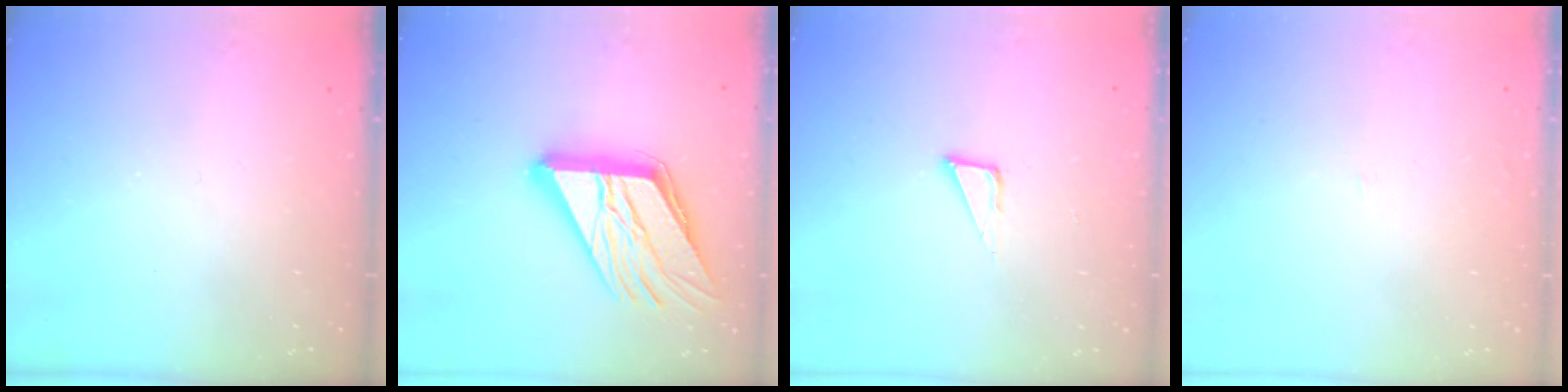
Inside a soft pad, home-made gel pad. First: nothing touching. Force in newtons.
{"total": 21.5, "press": 21.3, "slide": 2.9}
{"total": 4.8, "press": 4.8, "slide": 0.4}
{"total": 0.9, "press": 0.9, "slide": 0.1}